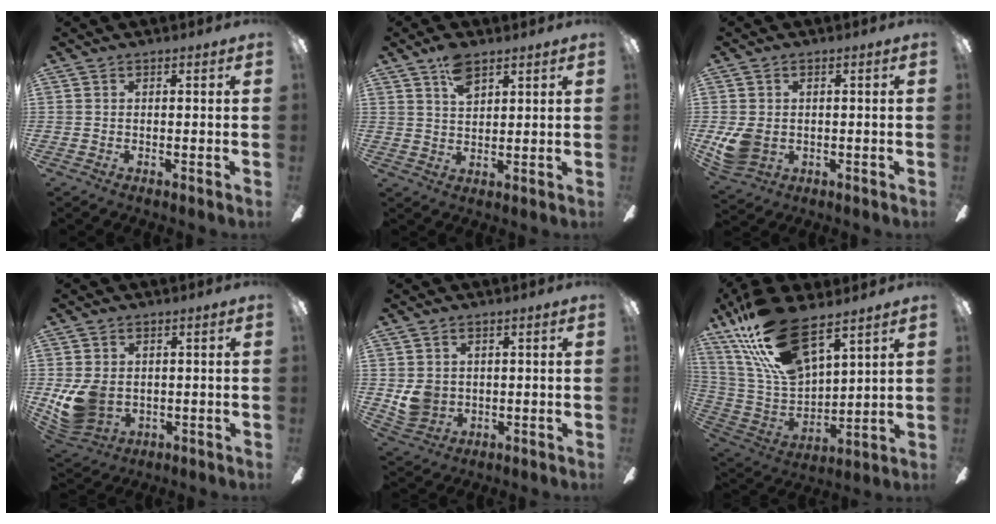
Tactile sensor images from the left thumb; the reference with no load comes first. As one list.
[{"total": 6.4, "force": [4.1, 3.0, 3.8], "torque": [-0.061, -0.009, 0.071]}, {"total": 6.9, "force": [-0.6, 5.2, 4.6], "torque": [-0.093, 0.004, -0.006]}, {"total": 8.9, "force": [-0.4, 6.9, 5.7], "torque": [-0.130, 0.004, -0.001]}, {"total": 5.6, "force": [0.9, 4.9, 2.5], "torque": [-0.043, 0.006, 0.022]}, {"total": 22.7, "force": [15.2, 9.2, 14.2], "torque": [-0.305, -0.084, 0.268]}]